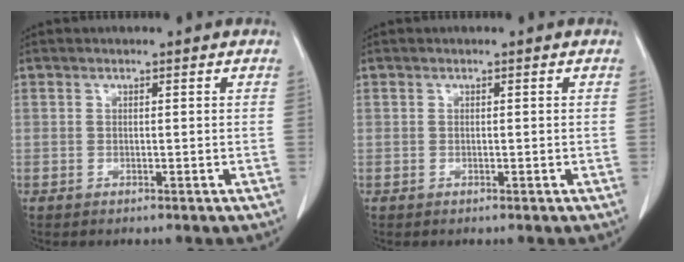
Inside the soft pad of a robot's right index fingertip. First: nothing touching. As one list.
[{"total": 0.0}]